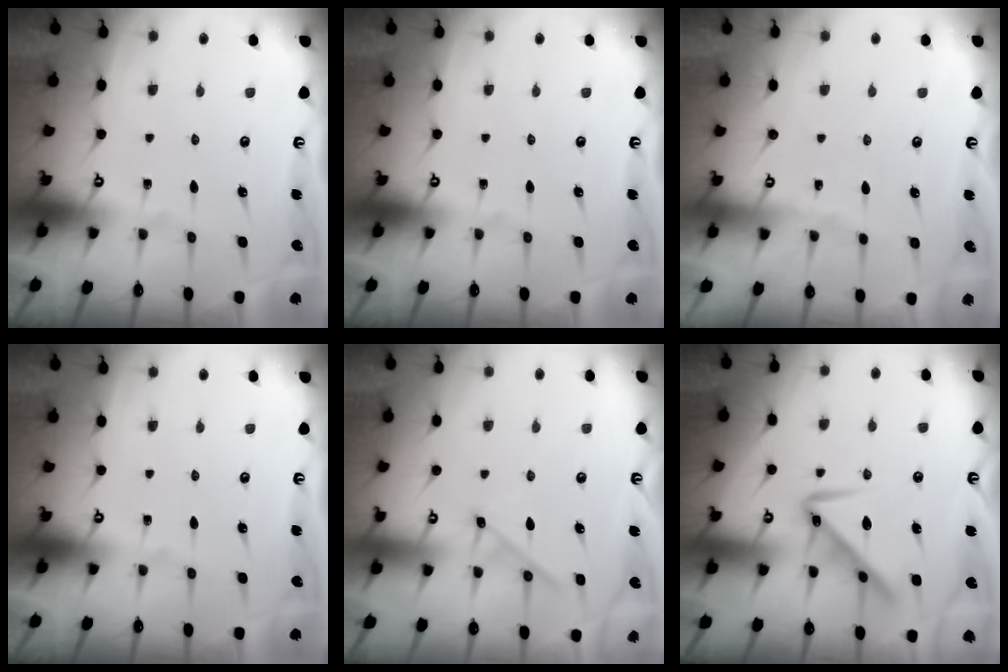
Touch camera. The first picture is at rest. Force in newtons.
{"total": 0.0}
{"total": 1.6, "press": 1.6, "slide": 0.4}
{"total": 0.0}
{"total": 6.4, "press": 6.4, "slide": 0.7}
{"total": 11.2, "press": 11.2, "slide": 0.6}